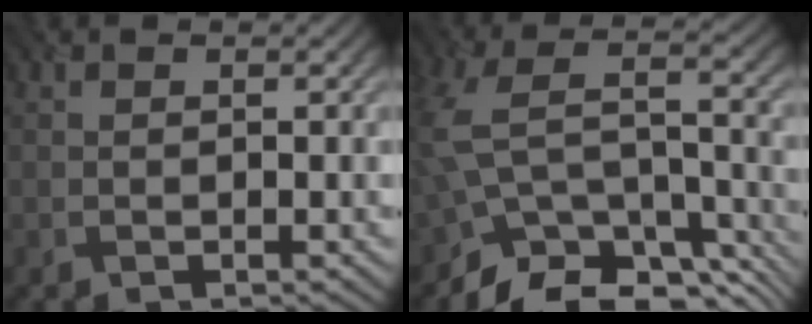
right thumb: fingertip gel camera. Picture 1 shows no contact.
{"total": 11.8, "force": [-8.2, 5.5, 6.5], "torque": [-0.135, -0.005, -0.140]}